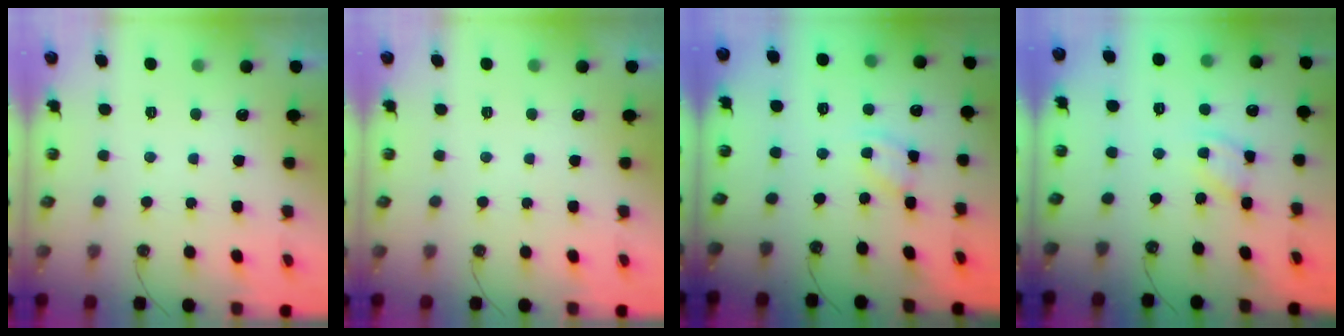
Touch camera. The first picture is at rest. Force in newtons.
{"total": 0.0}
{"total": 2.7, "press": 2.7, "slide": 0.1}
{"total": 4.1, "press": 4.1, "slide": 0.2}